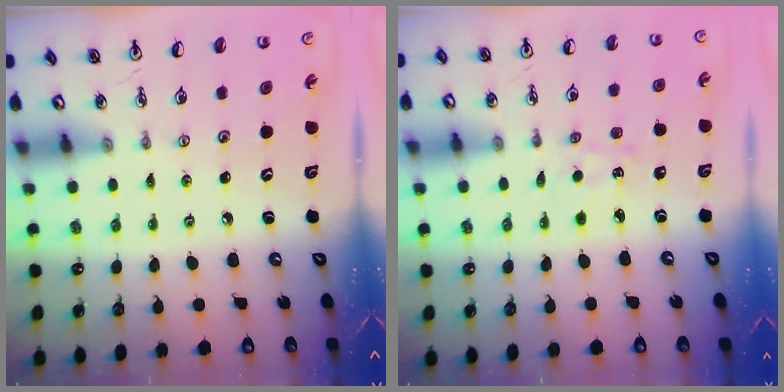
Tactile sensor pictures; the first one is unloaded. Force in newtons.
{"total": 3.5, "press": 3.5, "slide": 0.4}